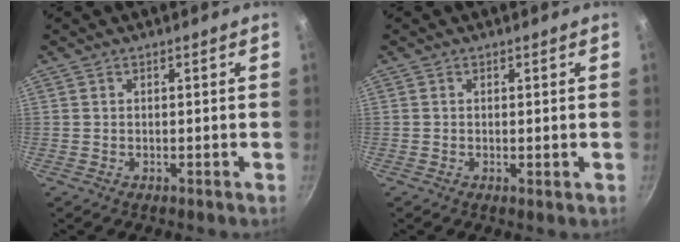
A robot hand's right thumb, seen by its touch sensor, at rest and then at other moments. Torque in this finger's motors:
{"motor_torque": [-0.20, 0.07, -0.16, -0.04, -0.03]}